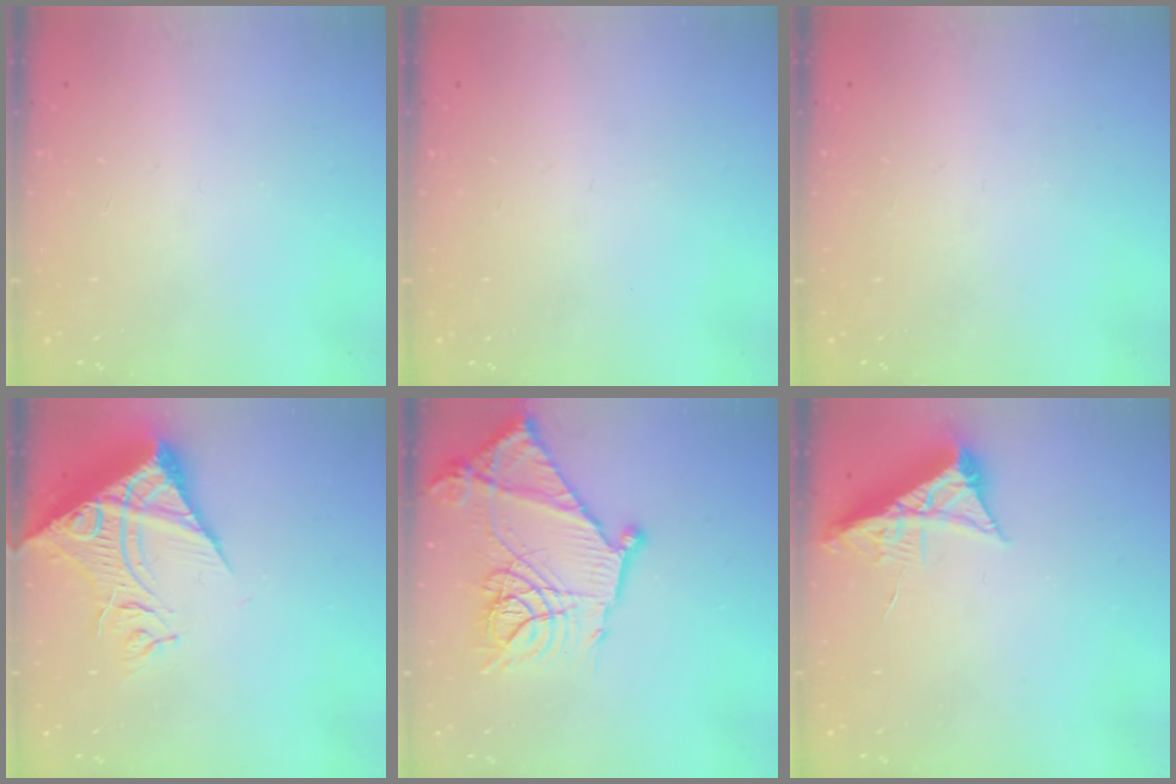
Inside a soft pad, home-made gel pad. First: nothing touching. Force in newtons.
{"total": 0.0}
{"total": 0.0}
{"total": 14.2, "press": 14.1, "slide": 1.9}
{"total": 21.3, "press": 21.2, "slide": 1.6}
{"total": 7.1, "press": 7.1, "slide": 0.8}